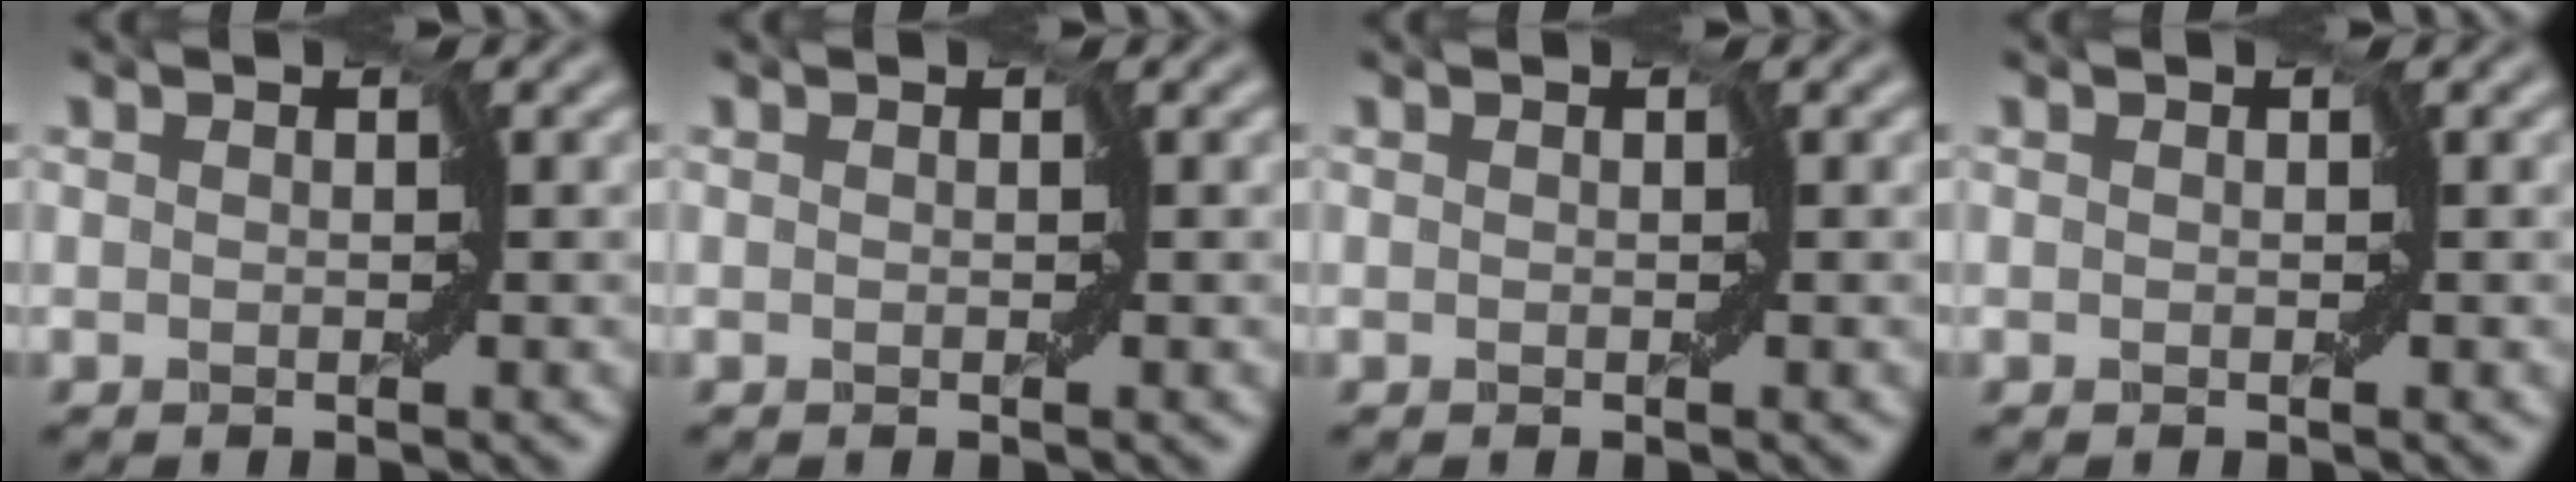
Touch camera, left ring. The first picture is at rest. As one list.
[{"total": 0.0}, {"total": 0.0}, {"total": 0.0}]